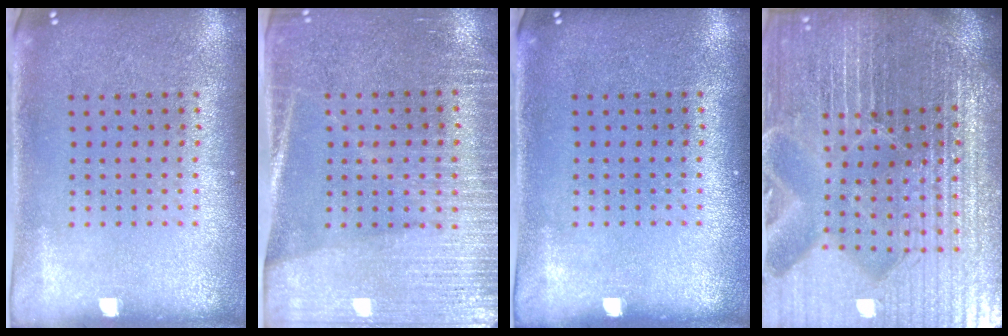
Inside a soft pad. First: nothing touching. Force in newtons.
{"total": 3.3, "press": 2.9, "slide": 1.4}
{"total": 0.0}
{"total": 7.2, "press": 6.3, "slide": 3.4}